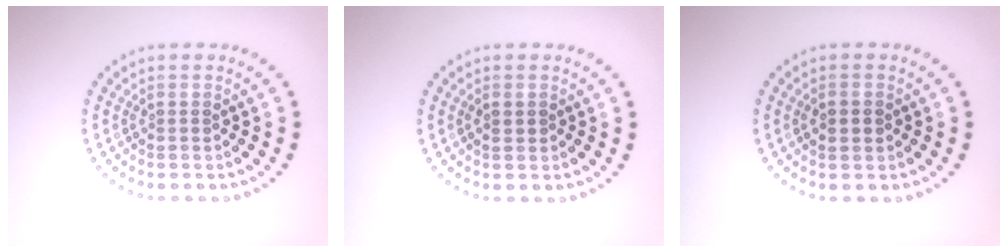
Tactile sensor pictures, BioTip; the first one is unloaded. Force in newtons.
{"total": 0.5, "press": 0.5, "slide": 0.2}
{"total": 2.1, "press": 2.1, "slide": 0.2}